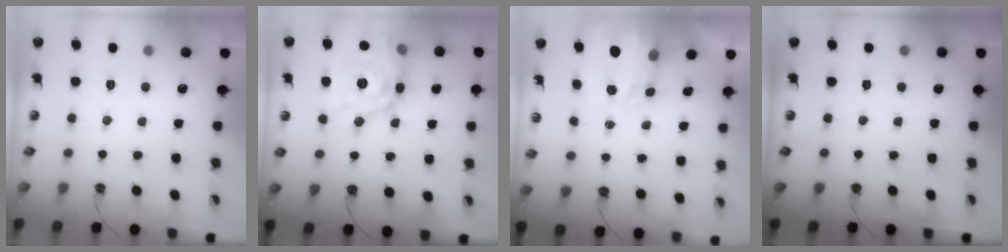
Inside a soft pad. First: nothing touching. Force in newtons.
{"total": 18.6, "press": 18.5, "slide": 1.8}
{"total": 3.5, "press": 3.4, "slide": 0.4}
{"total": 0.0}